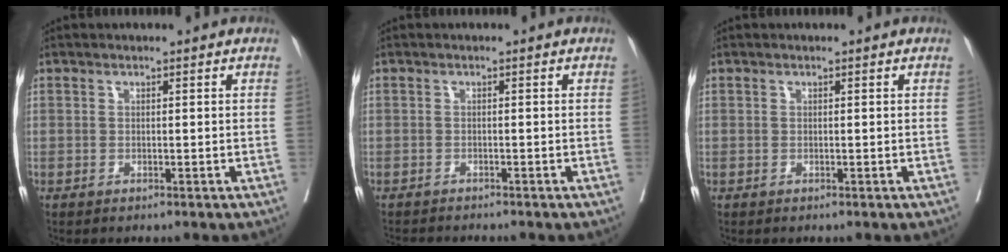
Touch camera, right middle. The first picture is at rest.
{"total": 3.7, "force": [-3.6, 0.1, 1.0], "torque": [-0.013, -0.011, -0.054]}
{"total": 0.0}